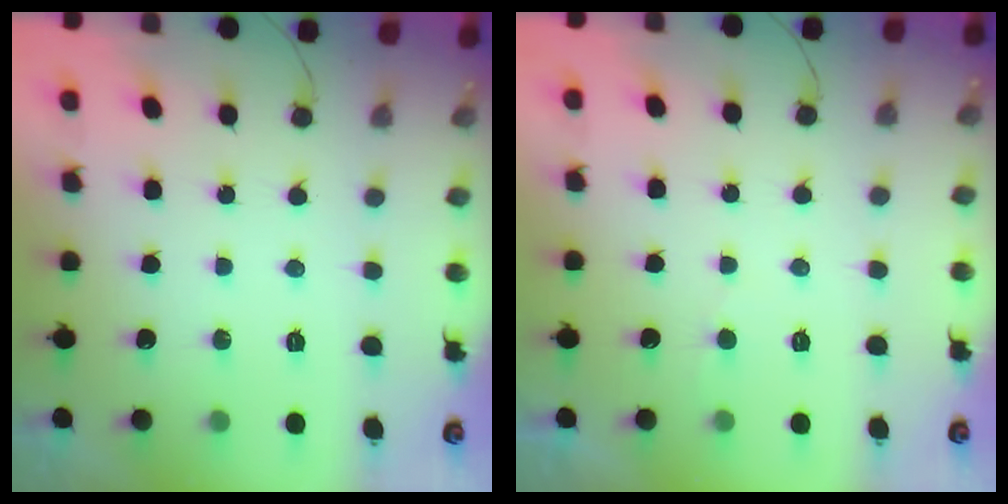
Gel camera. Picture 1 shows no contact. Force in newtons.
{"total": 1.6, "press": 1.6, "slide": 0.2}